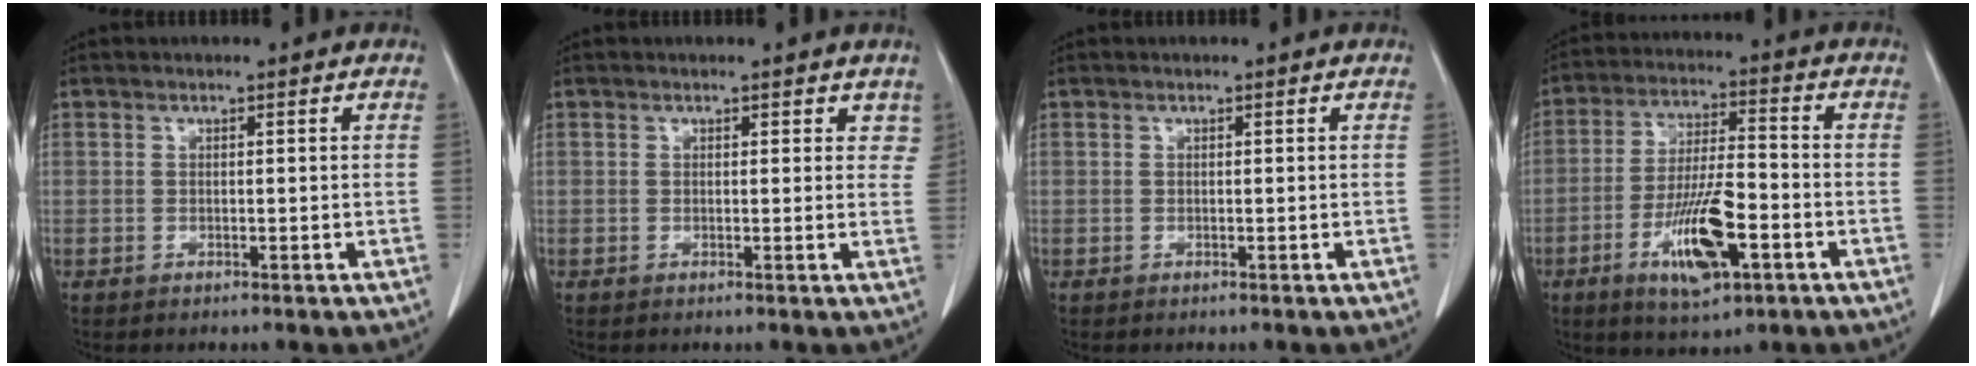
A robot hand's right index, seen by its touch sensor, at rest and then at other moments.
{"total": 2.4, "force": [1.8, 1.5, 0.8], "torque": [0.014, -0.001, 0.009]}
{"total": 0.0}
{"total": 12.0, "force": [-4.8, 3.0, 10.6], "torque": [-0.201, -0.007, -0.080]}